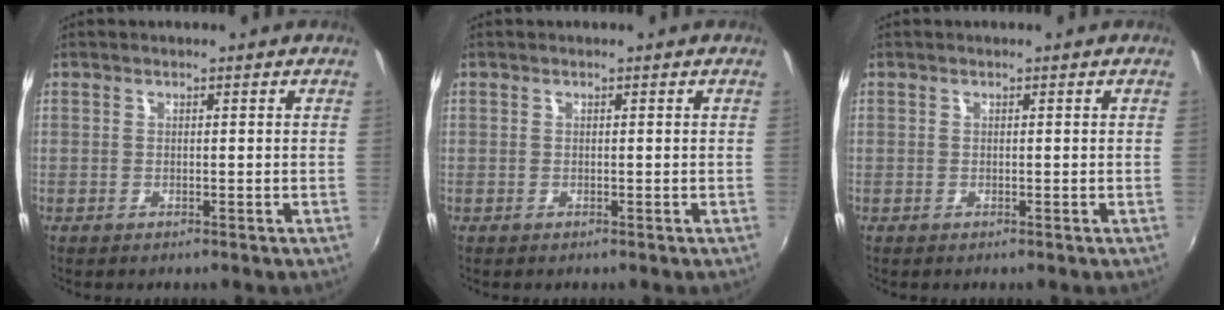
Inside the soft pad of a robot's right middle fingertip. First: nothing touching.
{"total": 0.0}
{"total": 0.0}